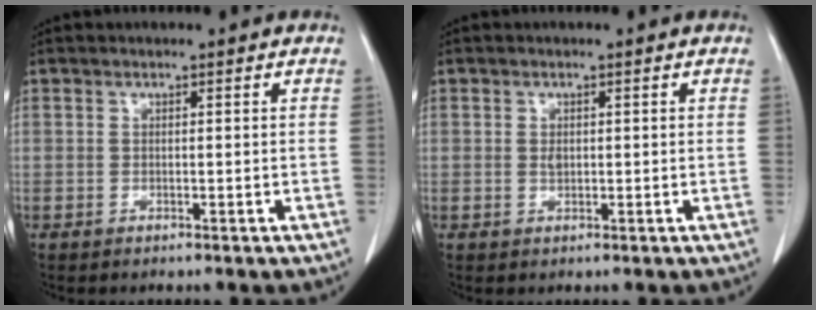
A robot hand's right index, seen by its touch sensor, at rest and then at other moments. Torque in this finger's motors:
{"motor_torque": [-0.13, 0.16, -0.02, 0.00]}